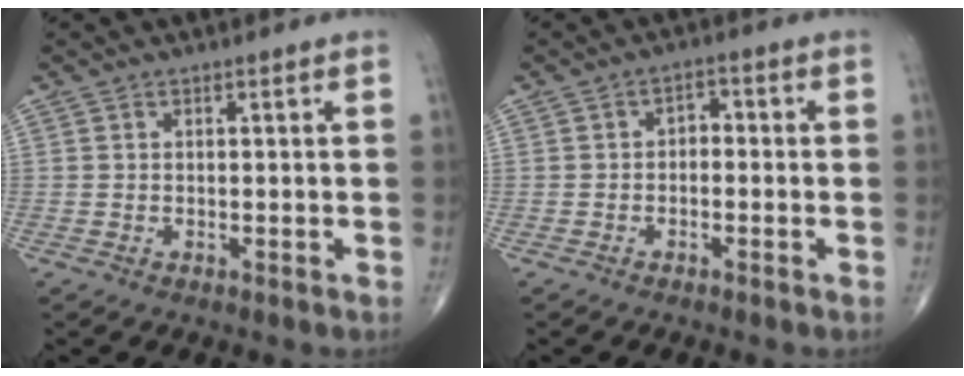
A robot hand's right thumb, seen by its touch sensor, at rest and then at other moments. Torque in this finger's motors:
{"motor_torque": [-0.13, 0.00, 0.13, 0.21, 0.00]}